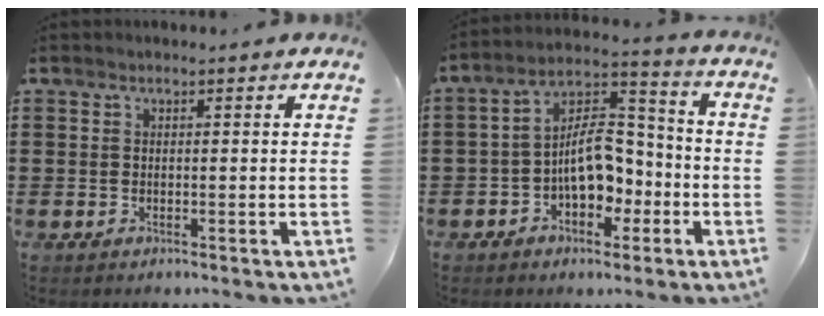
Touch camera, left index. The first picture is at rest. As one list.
[{"total": 9.7, "force": [-3.1, 5.8, 7.1], "torque": [-0.120, 0.013, -0.059]}]